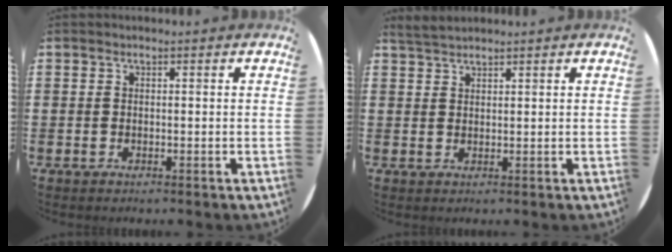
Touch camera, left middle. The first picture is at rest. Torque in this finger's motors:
{"motor_torque": [0.26, -0.23, 0.00, 0.01]}